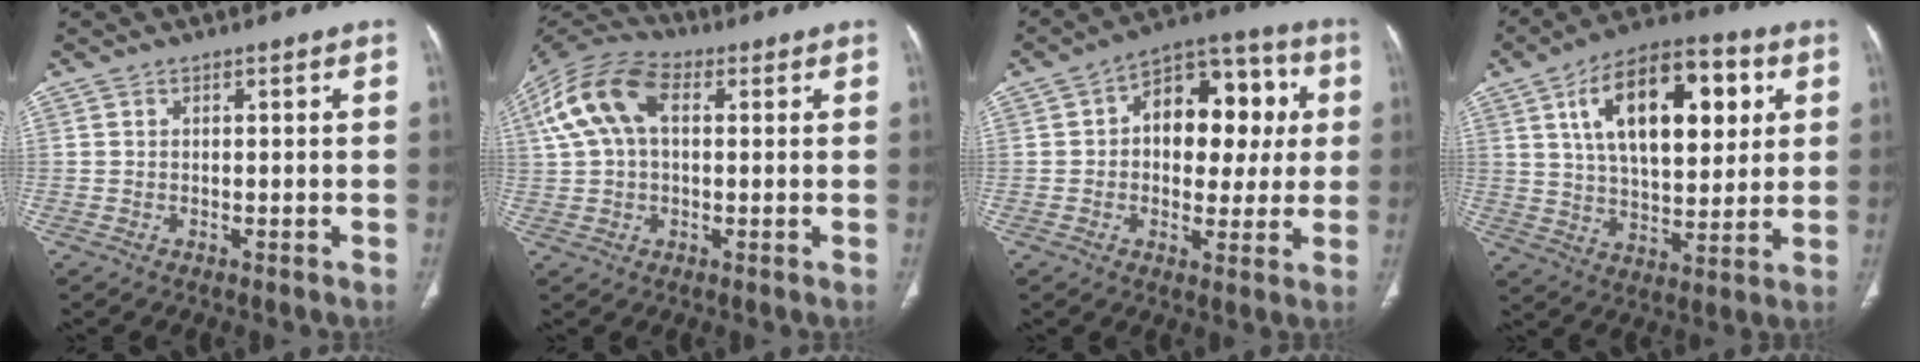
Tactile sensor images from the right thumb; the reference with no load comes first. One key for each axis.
{"total": 13.7, "fx": 3.2, "fy": 8.5, "fz": 10.3, "tx": -0.213, "ty": 0.035, "tz": 0.055}
{"total": 16.6, "fx": 2.4, "fy": 10.7, "fz": 12.4, "tx": -0.114, "ty": 0.031, "tz": 0.032}
{"total": 22.0, "fx": 7.1, "fy": 11.1, "fz": 17.6, "tx": -0.248, "ty": -0.008, "tz": 0.113}